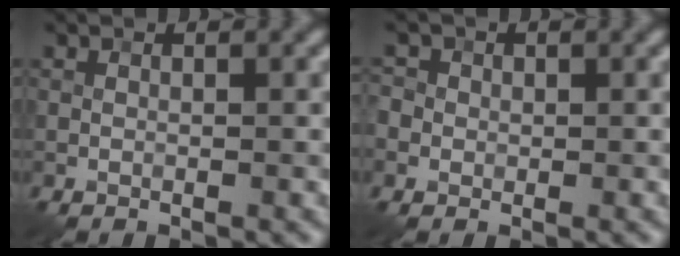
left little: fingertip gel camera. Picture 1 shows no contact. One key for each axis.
{"total": 2.6, "fx": 0.4, "fy": 2.4, "fz": 0.9, "tx": 0.000, "ty": 0.014, "tz": -0.013}